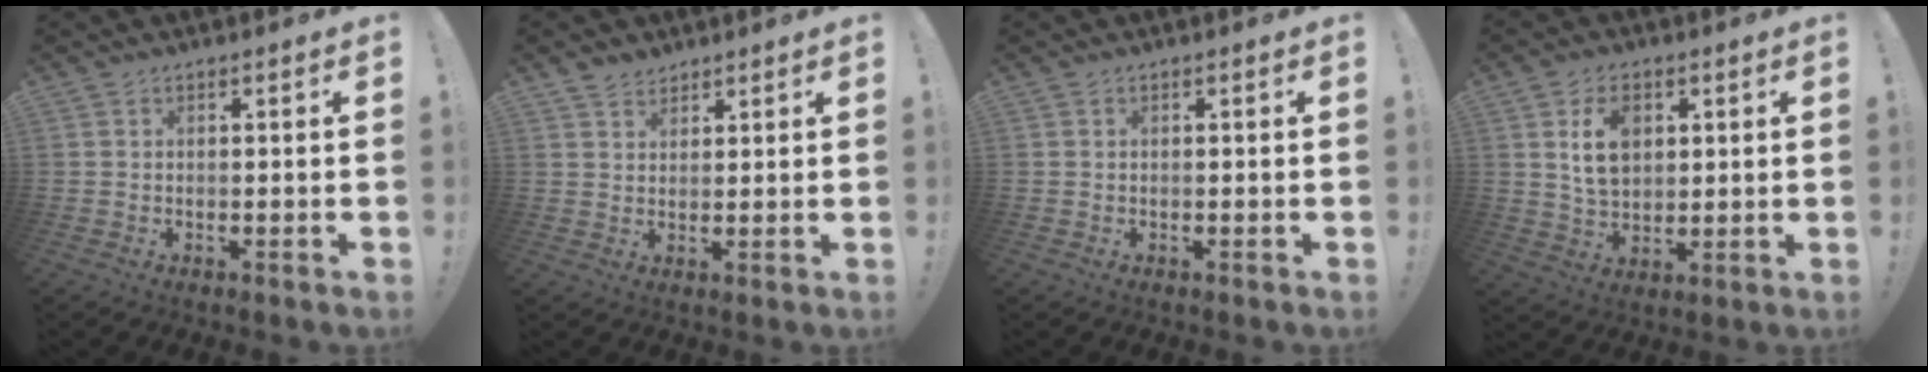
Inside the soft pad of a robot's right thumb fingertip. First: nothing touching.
{"total": 3.6, "force": [3.0, 2.0, 0.4], "torque": [0.000, -0.018, 0.055]}
{"total": 0.0}
{"total": 9.6, "force": [3.1, 6.8, 6.1], "torque": [-0.083, 0.000, 0.057]}